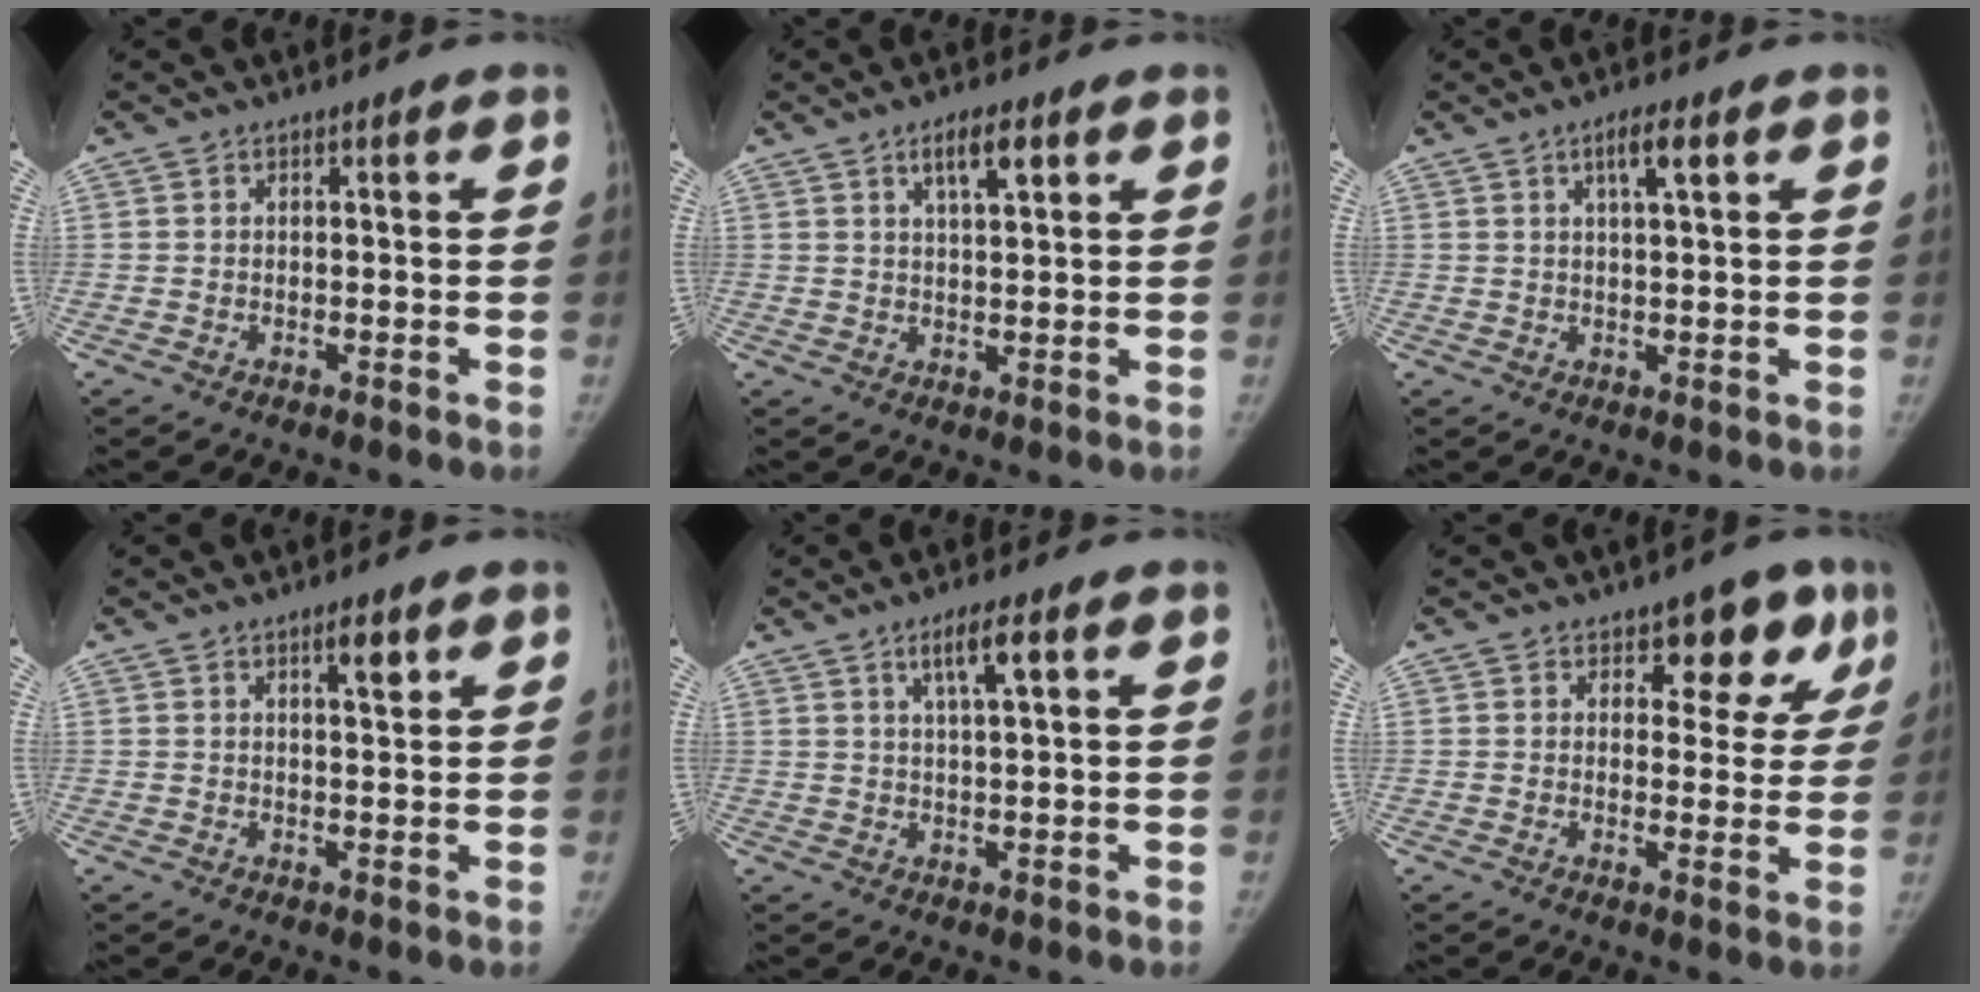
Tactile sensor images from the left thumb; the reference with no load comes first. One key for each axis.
{"total": 5.2, "fx": 2.7, "fy": 1.6, "fz": 4.1, "tx": -0.062, "ty": -0.009, "tz": 0.046}
{"total": 4.0, "fx": 1.9, "fy": 0.8, "fz": 3.4, "tx": -0.060, "ty": -0.001, "tz": 0.034}
{"total": 2.9, "fx": 1.6, "fy": 0.8, "fz": 2.3, "tx": -0.029, "ty": -0.009, "tz": 0.026}
{"total": 5.1, "fx": 2.4, "fy": 0.8, "fz": 4.4, "tx": -0.079, "ty": -0.004, "tz": 0.045}
{"total": 7.8, "fx": 4.4, "fy": 5.0, "fz": 4.1, "tx": 0.001, "ty": -0.014, "tz": 0.051}